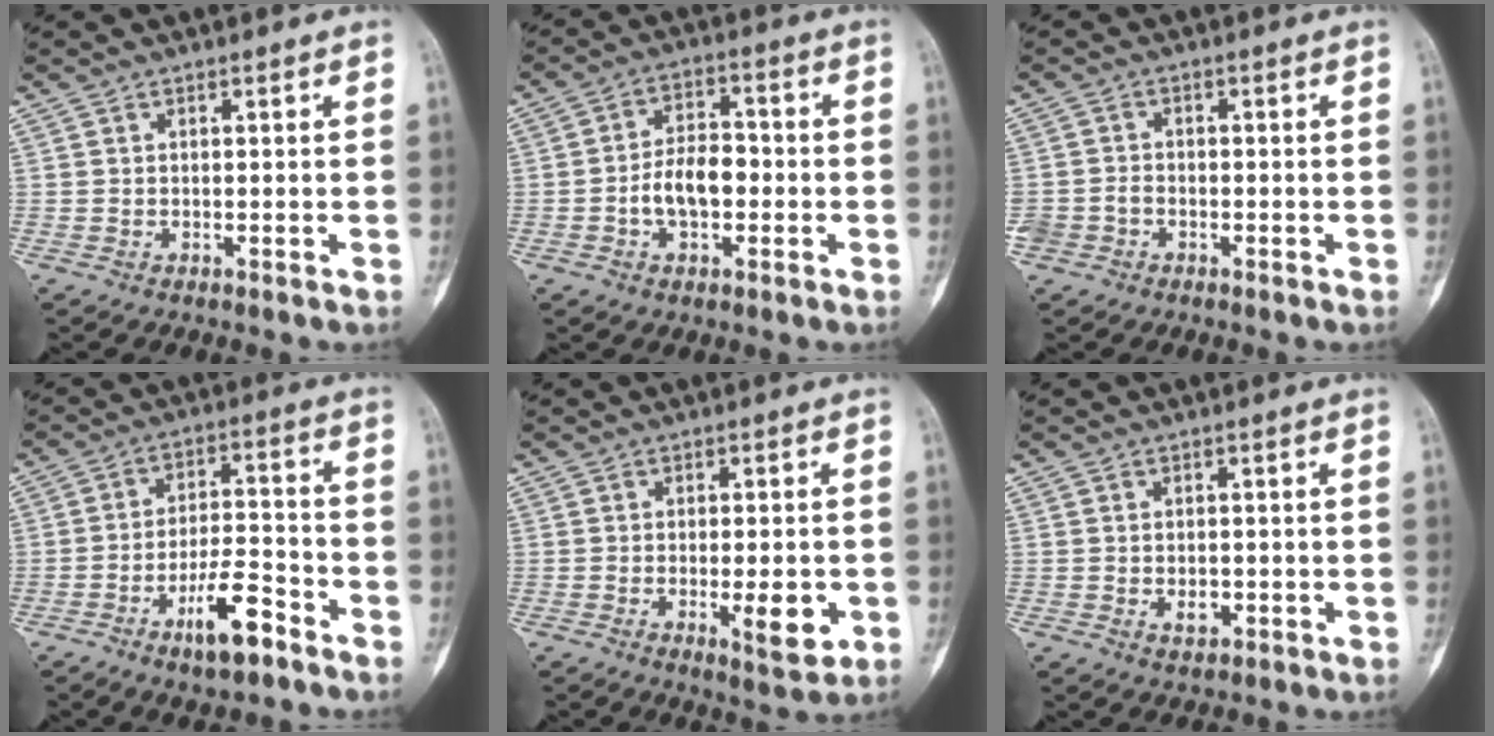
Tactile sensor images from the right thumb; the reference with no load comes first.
{"total": 8.3, "force": [-1.7, 4.9, 6.5], "torque": [-0.103, 0.027, -0.034]}
{"total": 3.6, "force": [-1.5, 3.0, 1.3], "torque": [-0.018, 0.017, -0.027]}
{"total": 10.1, "force": [-5.8, 3.4, 7.5], "torque": [-0.125, 0.040, -0.097]}
{"total": 7.2, "force": [-1.8, 2.5, 6.5], "torque": [-0.089, -0.009, -0.020]}
{"total": 2.8, "force": [-0.5, 1.9, 2.0], "torque": [-0.027, 0.000, -0.004]}